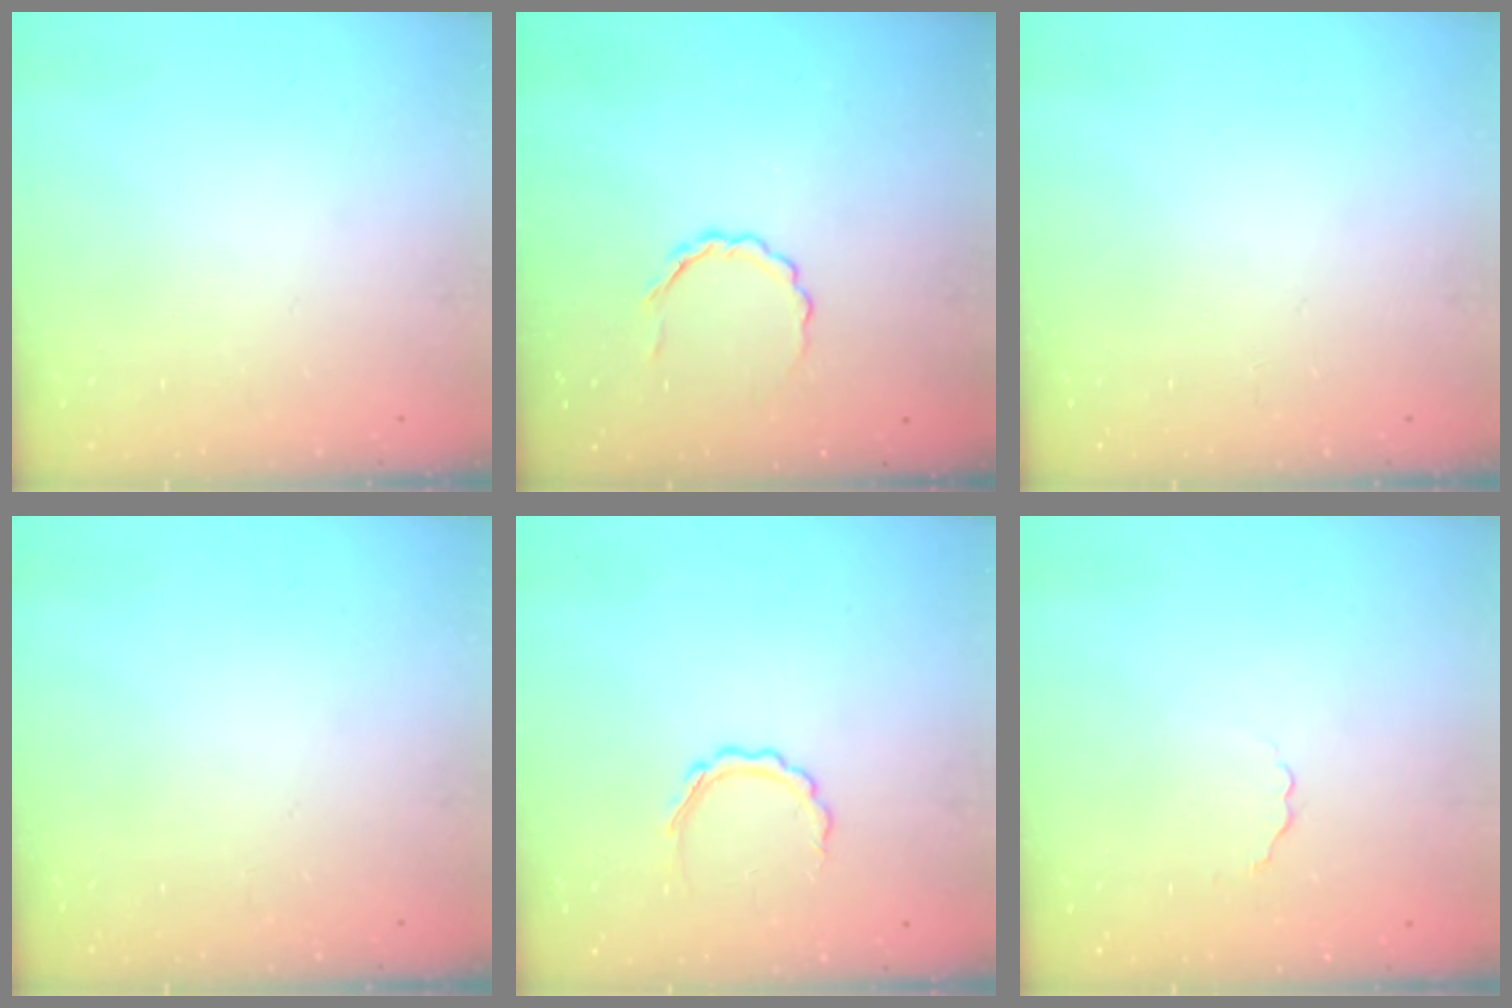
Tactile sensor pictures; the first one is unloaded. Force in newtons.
{"total": 3.0, "press": 2.8, "slide": 1.1}
{"total": 0.0}
{"total": 0.0}
{"total": 4.9, "press": 4.8, "slide": 1.3}
{"total": 2.4, "press": 2.3, "slide": 0.7}